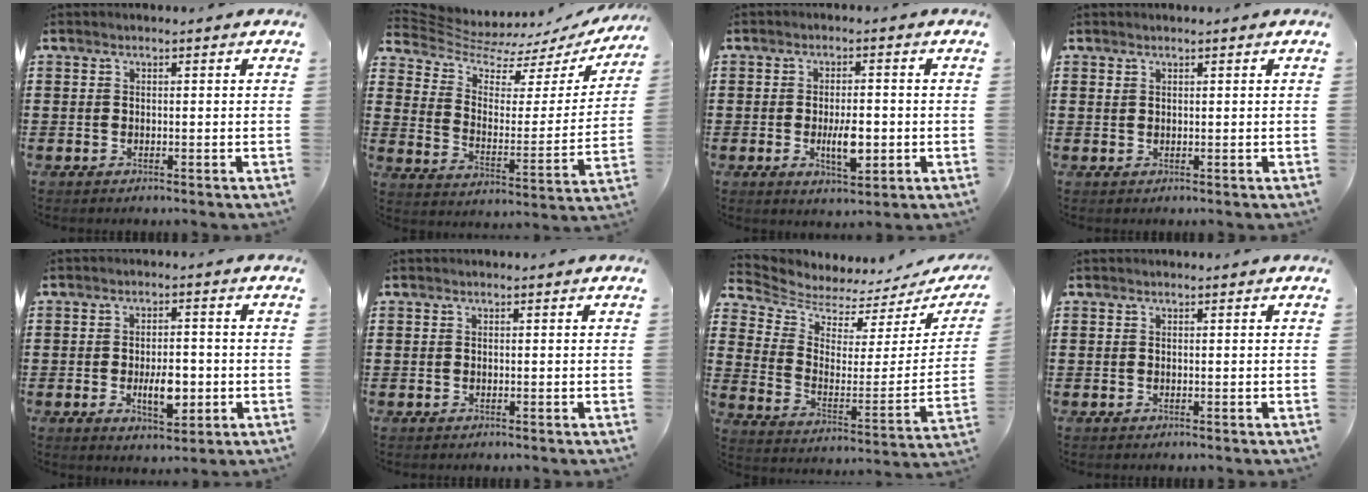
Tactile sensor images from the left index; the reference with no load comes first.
{"total": 6.2, "force": [5.5, 2.0, 1.9], "torque": [-0.070, -0.039, 0.094]}
{"total": 5.6, "force": [-1.1, 2.3, 5.0], "torque": [-0.083, -0.001, -0.021]}
{"total": 0.6, "force": [0.5, 0.3, 0.3], "torque": [-0.007, 0.001, 0.010]}
{"total": 5.8, "force": [-1.4, 2.9, 4.8], "torque": [-0.067, 0.001, -0.026]}
{"total": 0.0}
{"total": 4.0, "force": [3.8, 1.1, 0.2], "torque": [-0.036, -0.042, 0.060]}
{"total": 0.0}